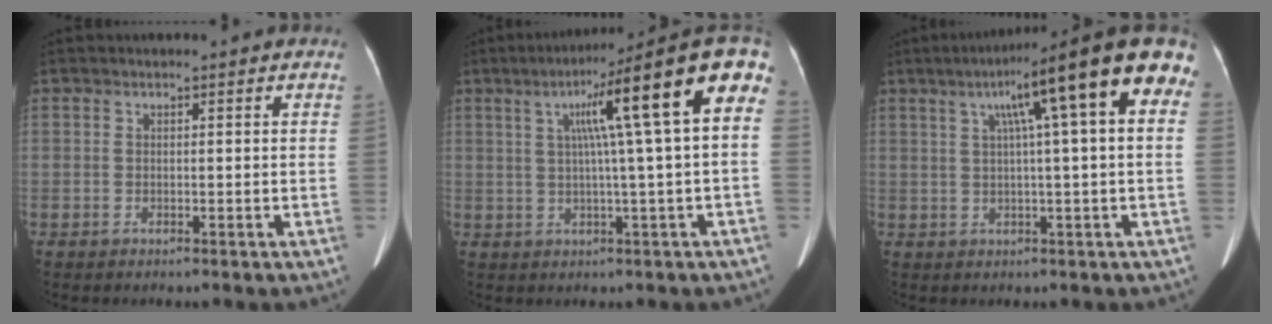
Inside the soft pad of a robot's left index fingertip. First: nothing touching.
{"total": 15.3, "force": [4.2, -0.7, 14.6], "torque": [-0.195, 0.034, 0.048]}
{"total": 14.1, "force": [5.4, 0.4, 13.0], "torque": [-0.176, 0.044, 0.066]}